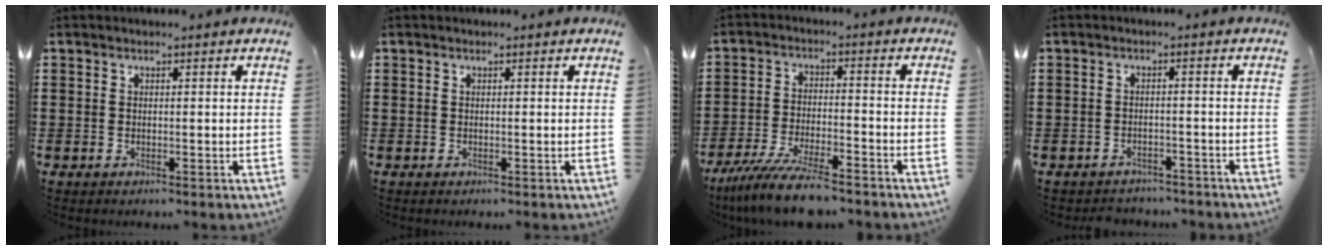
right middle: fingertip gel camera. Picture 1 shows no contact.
{"total": 0.0}
{"total": 8.8, "force": [-7.4, 0.6, 4.7], "torque": [-0.106, -0.008, -0.144]}
{"total": 2.1, "force": [-2.1, 0.4, -0.2], "torque": [-0.004, -0.002, -0.047]}